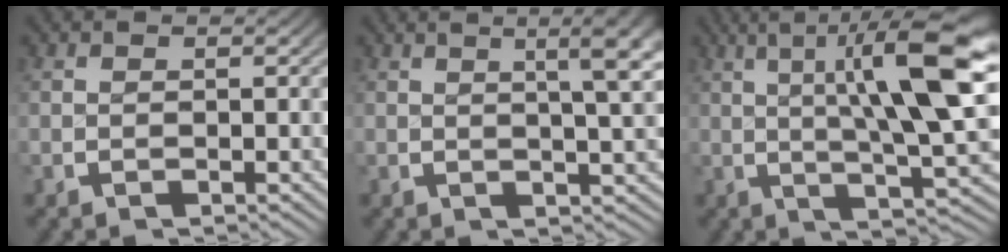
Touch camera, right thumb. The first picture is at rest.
{"total": 7.0, "force": [2.4, 2.6, 6.0], "torque": [-0.065, 0.010, 0.030]}
{"total": 11.7, "force": [2.5, 4.8, 10.4], "torque": [-0.147, -0.006, 0.029]}